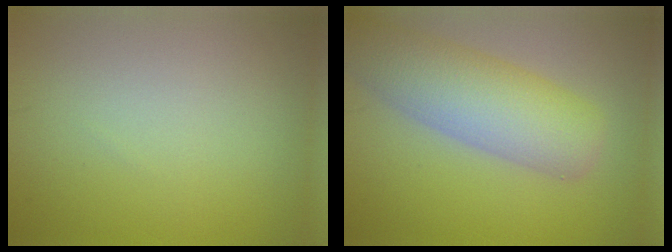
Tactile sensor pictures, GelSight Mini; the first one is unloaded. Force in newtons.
{"total": 7.2, "press": 7.2, "slide": 0.3}